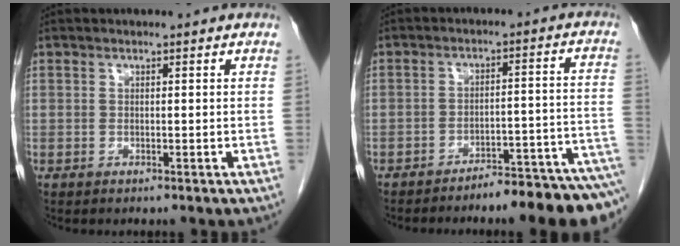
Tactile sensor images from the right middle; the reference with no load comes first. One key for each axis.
{"total": 11.4, "fx": -9.9, "fy": 0.2, "fz": 5.7, "tx": -0.048, "ty": 0.028, "tz": -0.138}